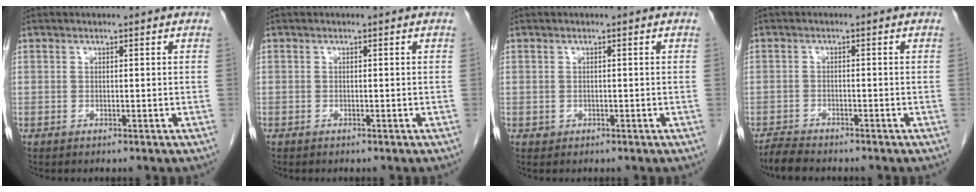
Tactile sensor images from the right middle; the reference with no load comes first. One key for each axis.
{"total": 0.0}
{"total": 0.6, "fx": -0.2, "fy": 0.6, "fz": 0.1, "tx": -0.002, "ty": 0.003, "tz": -0.001}
{"total": 3.6, "fx": -3.3, "fy": 0.6, "fz": 1.2, "tx": -0.023, "ty": -0.013, "tz": -0.058}